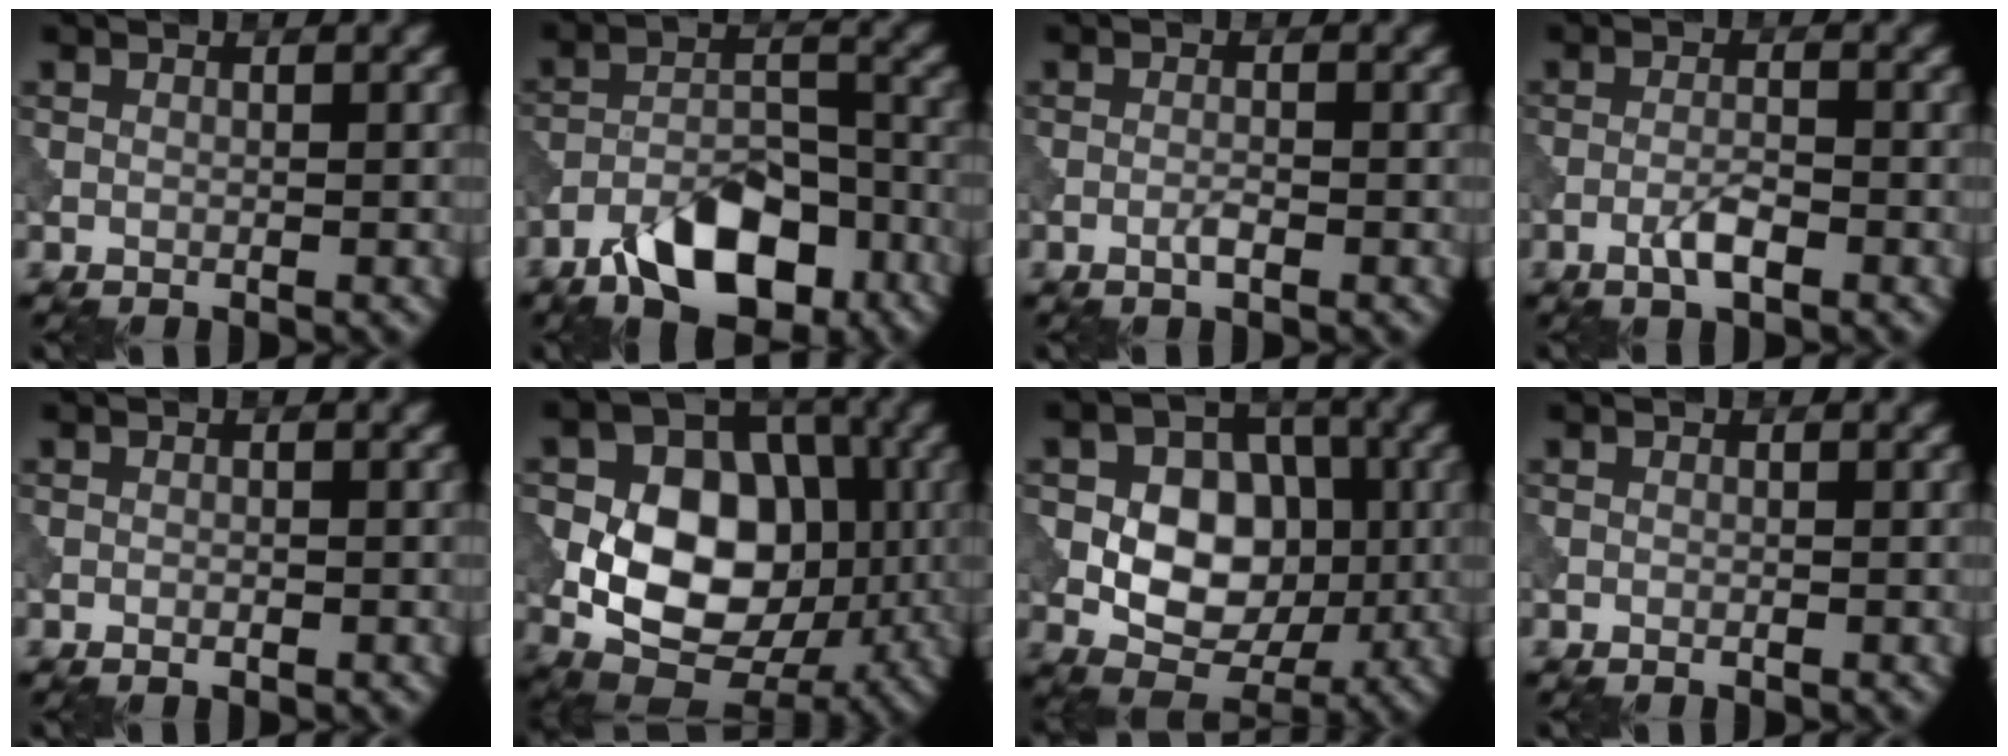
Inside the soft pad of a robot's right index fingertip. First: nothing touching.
{"total": 9.0, "force": [-5.9, 4.0, 5.6], "torque": [-0.084, 0.005, -0.106]}
{"total": 1.1, "force": [-0.6, 0.2, 0.9], "torque": [-0.017, 0.001, -0.013]}
{"total": 2.4, "force": [-1.3, 0.6, 2.0], "torque": [-0.040, 0.004, -0.028]}
{"total": 0.6, "force": [-0.3, 0.2, 0.5], "torque": [-0.007, 0.000, -0.005]}
{"total": 11.1, "force": [-0.8, 7.9, 7.7], "torque": [-0.119, 0.006, -0.025]}
{"total": 8.0, "force": [-0.5, 5.8, 5.4], "torque": [-0.071, 0.007, -0.016]}
{"total": 0.0}